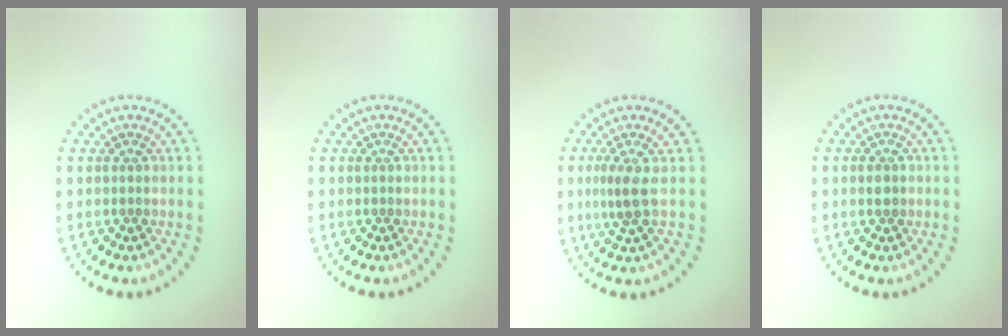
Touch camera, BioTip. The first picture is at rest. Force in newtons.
{"total": 0.0}
{"total": 2.3, "press": 1.6, "slide": 1.6}
{"total": 1.2, "press": 1.1, "slide": 0.2}